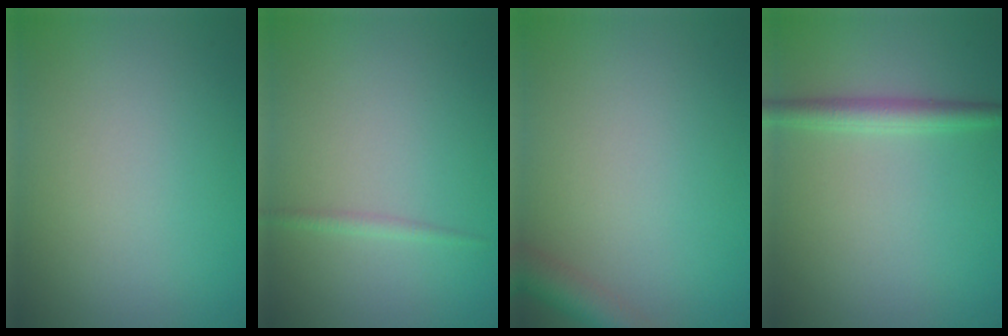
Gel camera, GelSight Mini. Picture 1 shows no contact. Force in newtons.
{"total": 0.8, "press": 0.8, "slide": 0.1}
{"total": 2.7, "press": 2.7, "slide": 0.1}
{"total": 2.4, "press": 2.4, "slide": 0.1}